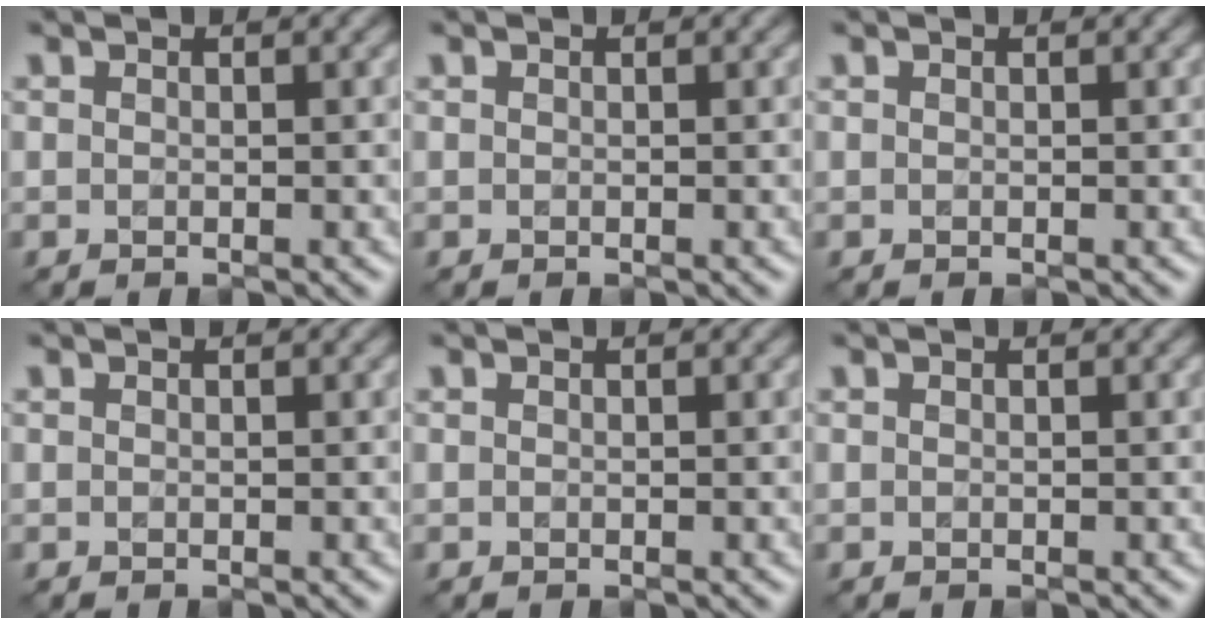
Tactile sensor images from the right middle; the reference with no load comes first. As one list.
[{"total": 0.0}, {"total": 0.0}, {"total": 0.0}, {"total": 0.0}, {"total": 0.0}]